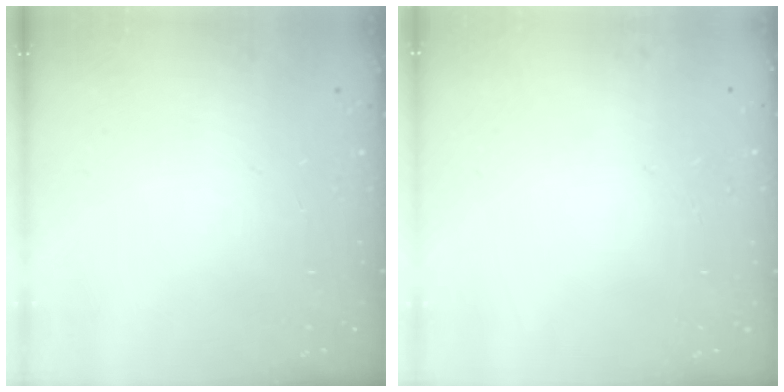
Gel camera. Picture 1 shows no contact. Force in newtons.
{"total": 0.0}